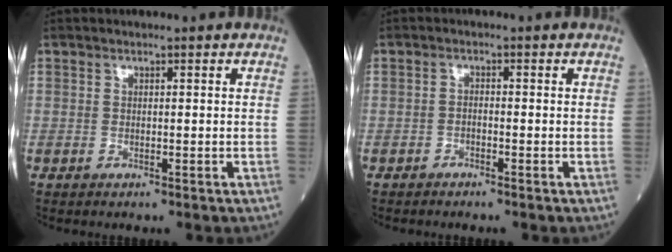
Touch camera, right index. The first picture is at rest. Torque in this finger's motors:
{"motor_torque": [0.01, -0.04, -0.03, -0.01]}